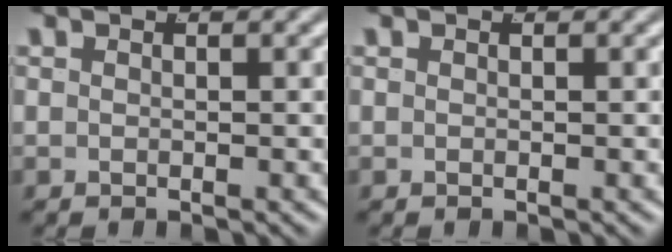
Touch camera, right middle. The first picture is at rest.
{"total": 0.0}